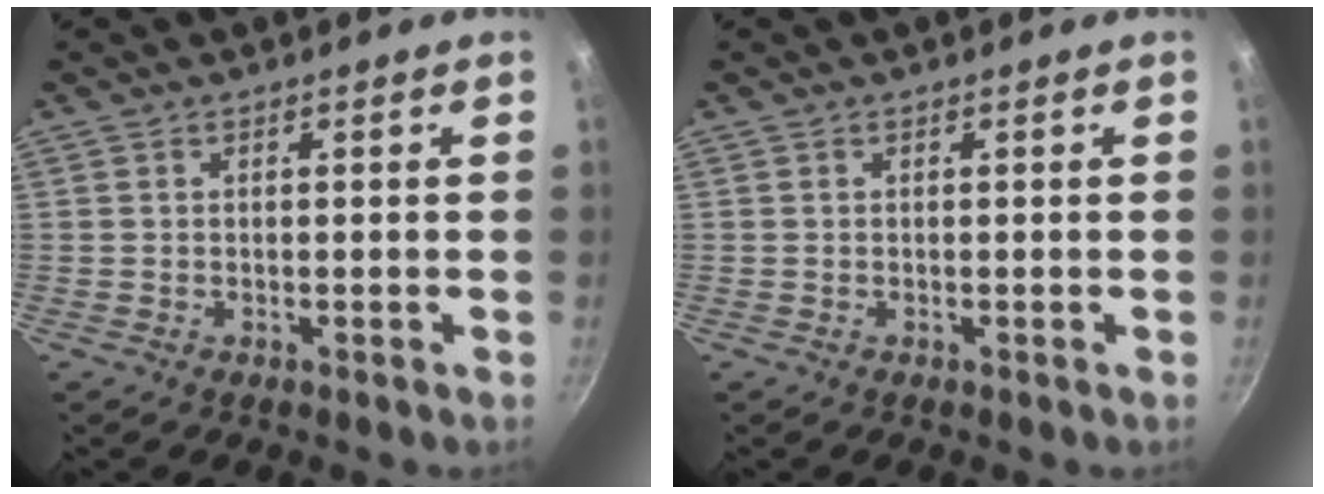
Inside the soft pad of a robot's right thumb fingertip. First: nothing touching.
{"total": 0.0}